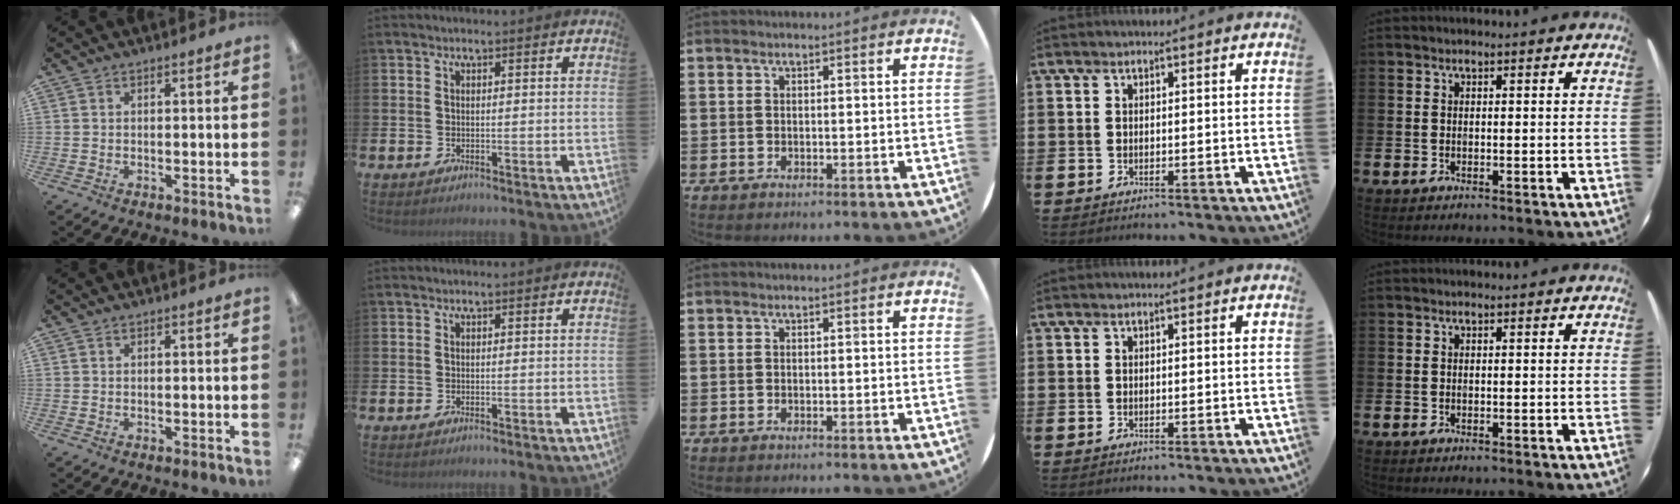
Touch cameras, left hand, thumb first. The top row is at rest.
{}